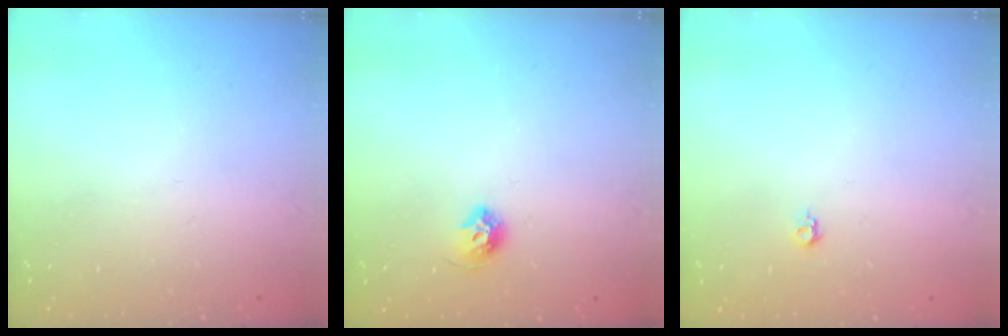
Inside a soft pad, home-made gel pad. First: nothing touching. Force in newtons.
{"total": 7.3, "press": 7.3, "slide": 0.8}
{"total": 4.0, "press": 3.9, "slide": 0.7}